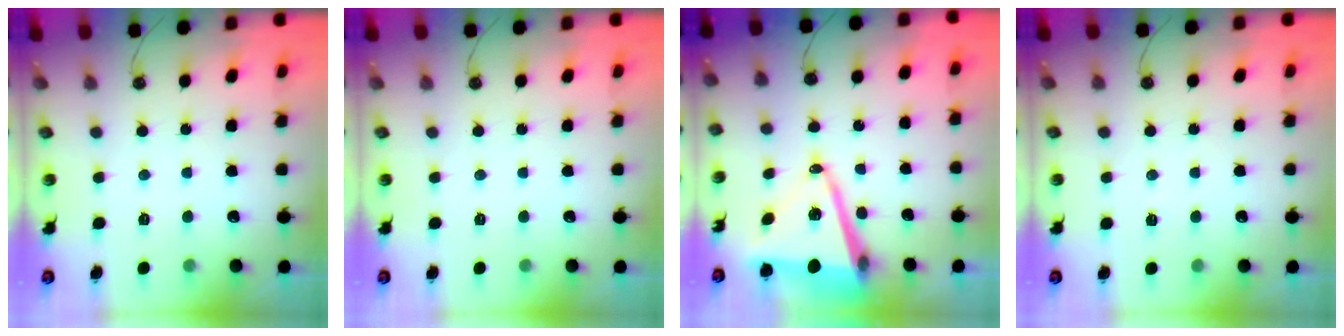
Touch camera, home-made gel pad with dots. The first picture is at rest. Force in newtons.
{"total": 0.0}
{"total": 13.6, "press": 13.0, "slide": 4.1}
{"total": 4.6, "press": 1.3, "slide": 4.4}